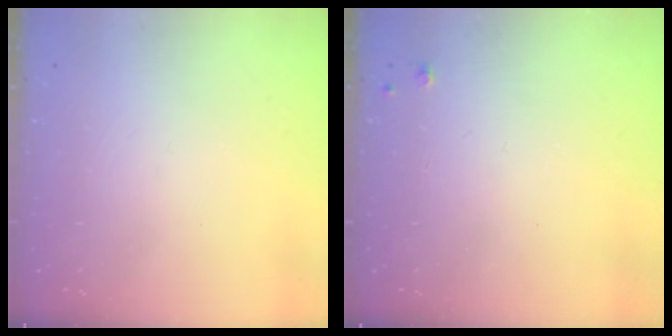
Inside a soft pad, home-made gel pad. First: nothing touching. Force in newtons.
{"total": 4.0, "press": 3.9, "slide": 0.5}